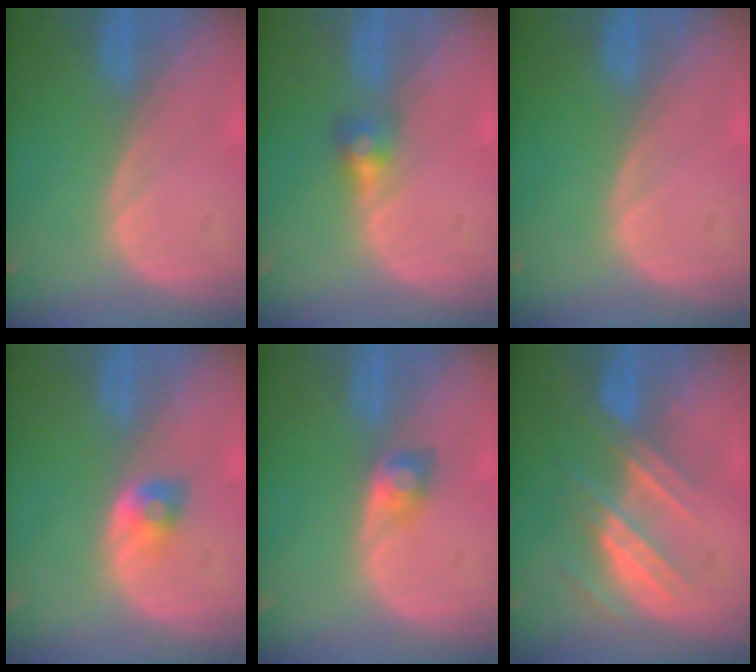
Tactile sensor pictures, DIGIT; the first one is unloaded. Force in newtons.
{"total": 2.7, "press": 2.5, "slide": 0.9}
{"total": 0.0}
{"total": 2.6, "press": 2.4, "slide": 1.0}
{"total": 2.3, "press": 2.3, "slide": 0.2}
{"total": 7.2, "press": 6.6, "slide": 2.9}